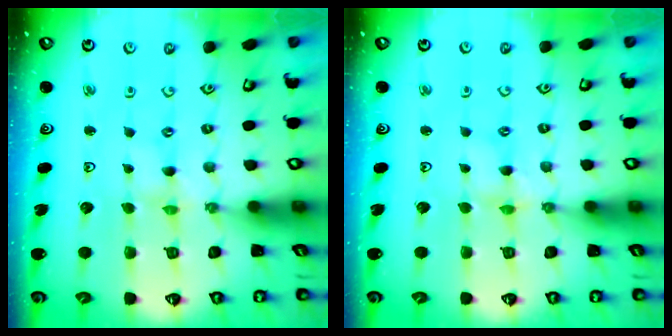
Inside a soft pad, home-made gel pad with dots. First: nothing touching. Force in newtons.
{"total": 2.9, "press": 2.9, "slide": 0.4}